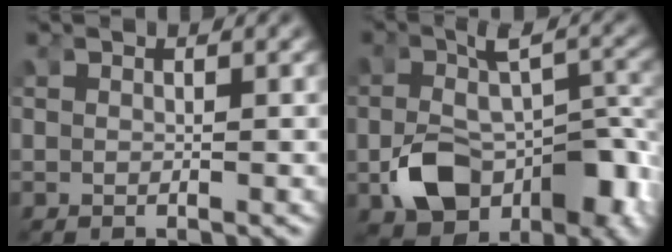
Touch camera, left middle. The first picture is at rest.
{"total": 9.9, "force": [-4.0, 5.9, 6.9], "torque": [-0.123, -0.031, -0.054]}